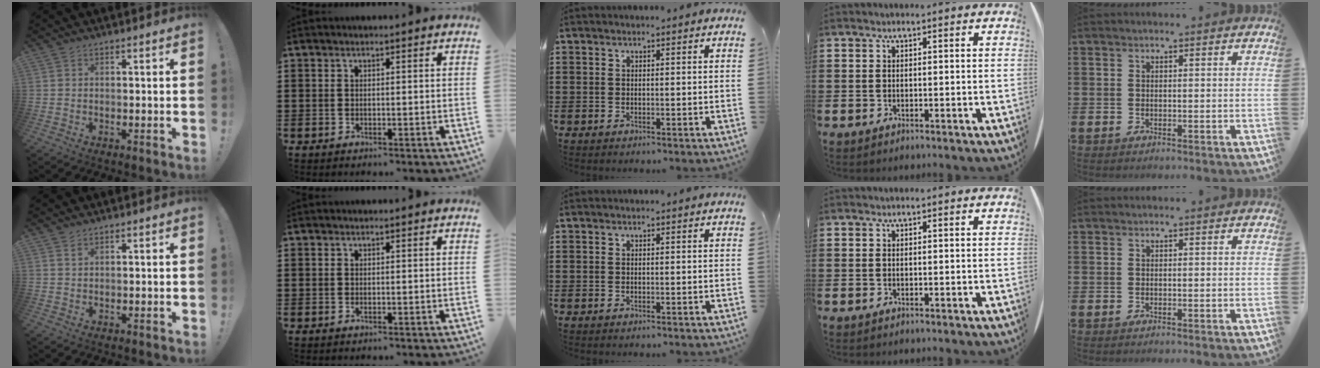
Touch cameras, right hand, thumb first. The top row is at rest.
{"thumb": {"total": 0.9, "force": [0.7, 0.3, 0.5], "torque": [-0.008, -0.001, 0.012]}}